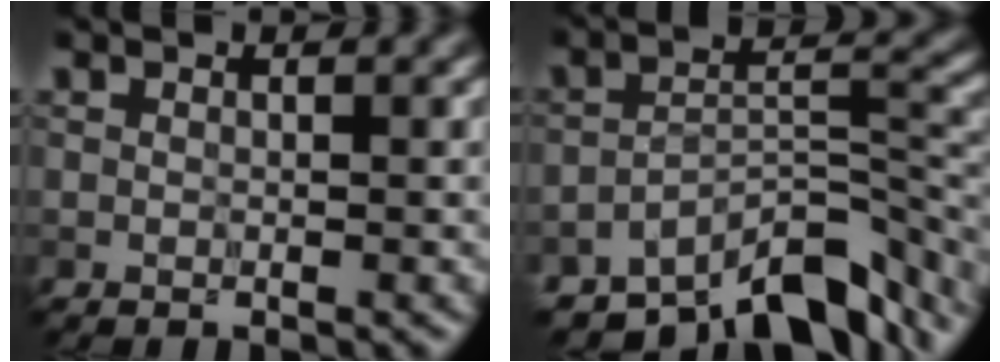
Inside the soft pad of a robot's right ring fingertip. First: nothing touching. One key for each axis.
{"total": 9.7, "fx": -7.4, "fy": 3.4, "fz": 5.2, "tx": -0.068, "ty": -0.004, "tz": -0.123}